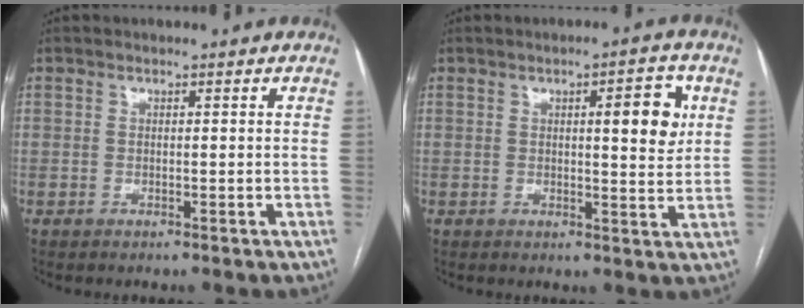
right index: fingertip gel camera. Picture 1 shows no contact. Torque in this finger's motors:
{"motor_torque": [0.18, 0.05, 0.11, 0.05]}